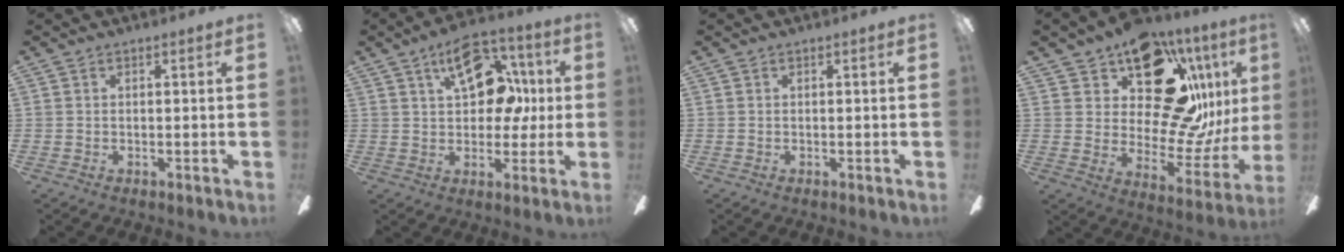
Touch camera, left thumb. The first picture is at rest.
{"total": 16.0, "force": [6.2, 9.7, 11.1], "torque": [-0.152, -0.006, 0.106]}
{"total": 0.0}
{"total": 22.2, "force": [12.7, 11.2, 14.4], "torque": [-0.194, -0.085, 0.226]}